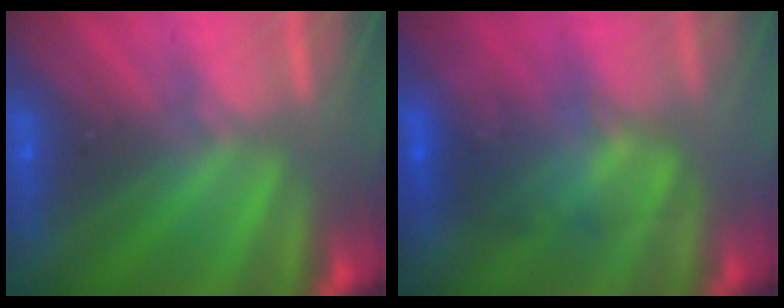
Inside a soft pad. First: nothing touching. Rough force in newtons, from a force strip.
{"total": 3.8}